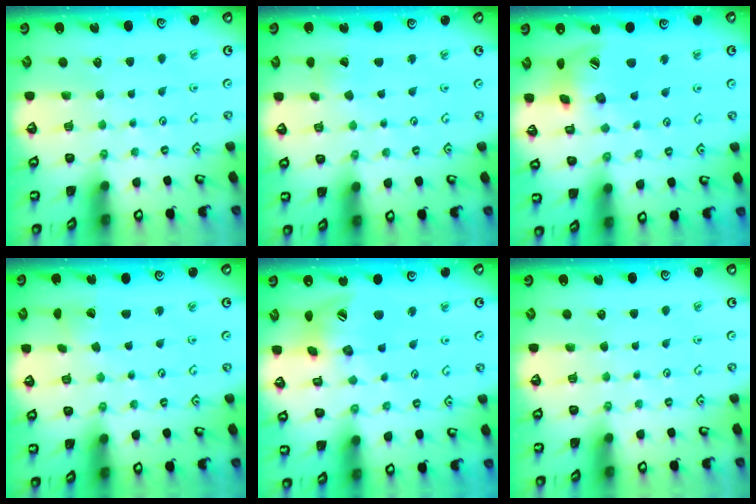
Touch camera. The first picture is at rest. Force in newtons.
{"total": 1.4, "press": 1.4, "slide": 0.1}
{"total": 16.3, "press": 16.1, "slide": 2.1}
{"total": 2.3, "press": 2.3, "slide": 0.1}
{"total": 14.8, "press": 14.7, "slide": 1.8}
{"total": 0.0}